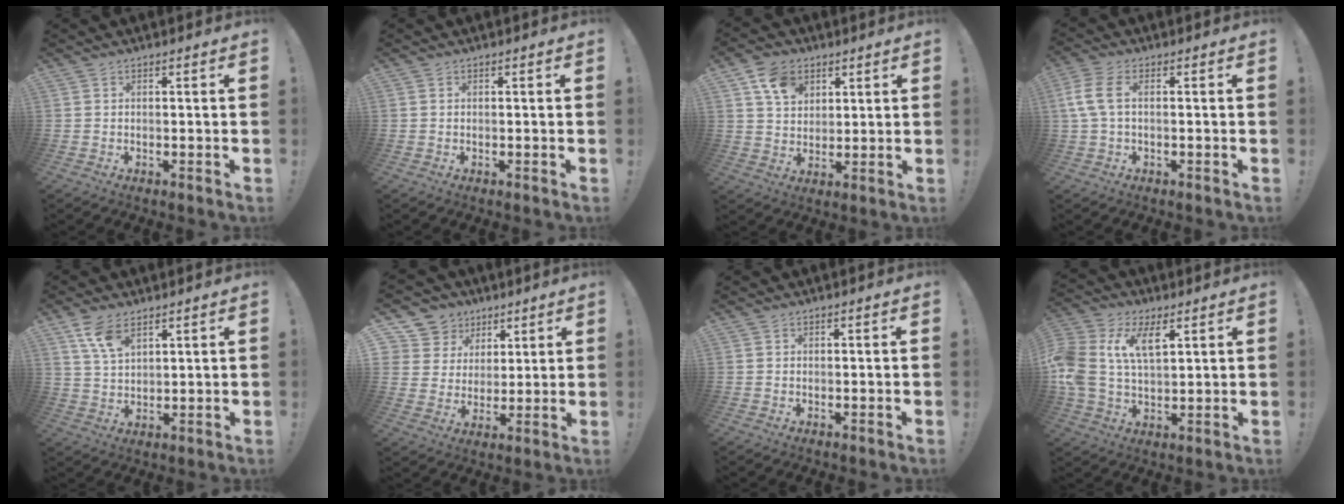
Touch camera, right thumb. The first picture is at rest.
{"total": 0.0}
{"total": 9.0, "force": [4.5, 6.8, 3.8], "torque": [-0.061, -0.013, 0.088]}
{"total": 6.8, "force": [0.5, 3.2, 6.0], "torque": [-0.131, -0.003, 0.011]}
{"total": 7.5, "force": [4.7, 3.5, 4.7], "torque": [-0.093, -0.015, 0.089]}
{"total": 9.8, "force": [4.9, 8.3, 1.9], "torque": [-0.037, -0.031, 0.104]}
{"total": 0.0}
{"total": 12.5, "force": [5.3, 7.1, 8.8], "torque": [-0.182, -0.013, 0.098]}